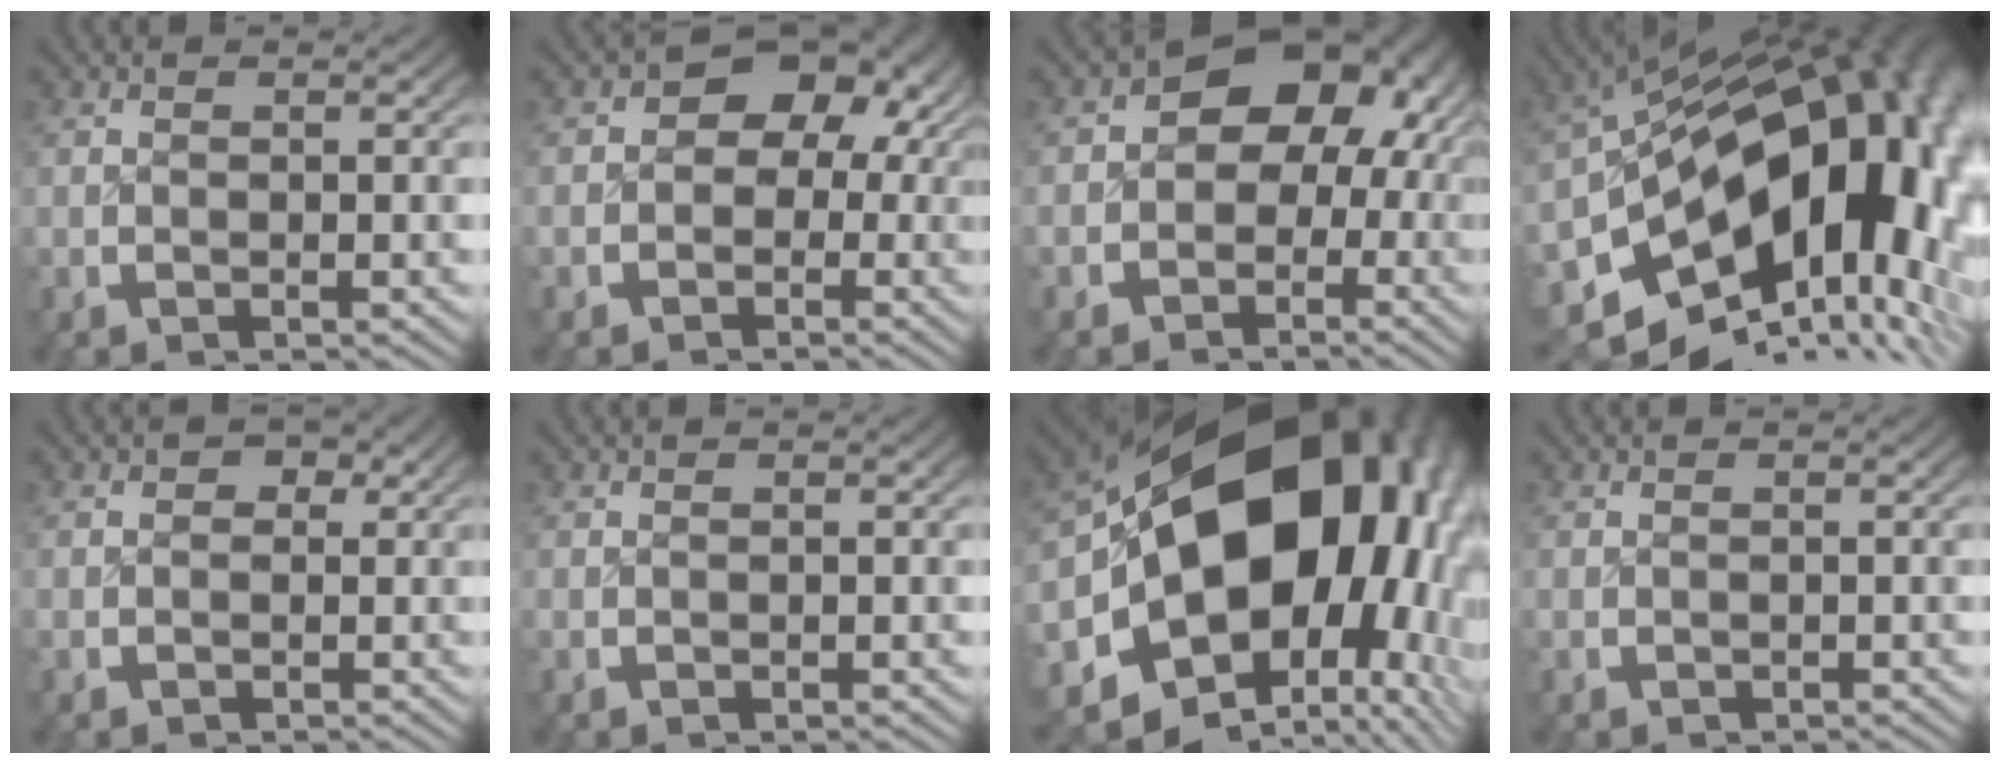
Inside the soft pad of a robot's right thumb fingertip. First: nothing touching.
{"total": 6.2, "force": [1.3, 5.0, 3.4], "torque": [-0.042, 0.002, 0.009]}
{"total": 8.0, "force": [0.9, 6.3, 4.8], "torque": [-0.062, 0.001, 0.002]}
{"total": 24.9, "force": [-2.9, 15.3, 19.5], "torque": [-0.282, -0.032, -0.028]}
{"total": 1.5, "force": [0.3, 1.5, 0.1], "torque": [0.004, -0.009, 0.004]}
{"total": 0.0}
{"total": 27.6, "force": [0.6, 18.7, 20.3], "torque": [-0.353, -0.038, 0.016]}
{"total": 0.5, "force": [0.0, -0.1, -0.5], "torque": [0.009, 0.001, -0.001]}